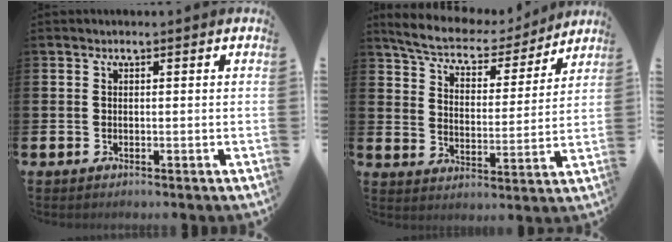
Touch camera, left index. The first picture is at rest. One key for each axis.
{"total": 7.1, "fx": 6.6, "fy": 1.6, "fz": 2.3, "tx": -0.074, "ty": -0.047, "tz": 0.110}